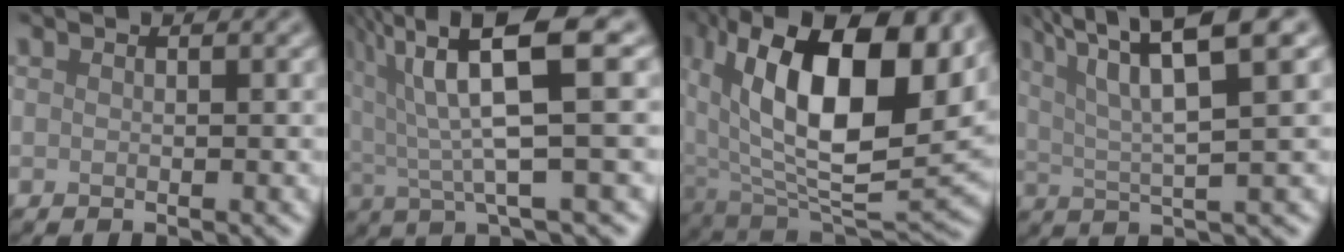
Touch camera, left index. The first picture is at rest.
{"total": 9.4, "force": [3.3, 1.8, 8.6], "torque": [-0.155, 0.015, 0.060]}
{"total": 16.4, "force": [5.2, 8.5, 13.0], "torque": [-0.209, 0.020, 0.088]}
{"total": 8.5, "force": [4.2, 1.6, 7.2], "torque": [-0.108, 0.021, 0.071]}